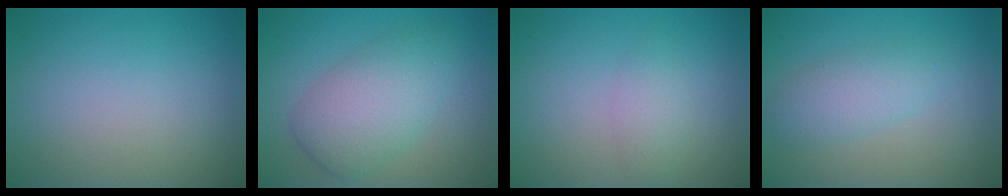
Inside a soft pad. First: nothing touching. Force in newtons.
{"total": 5.6, "press": 5.6, "slide": 0.3}
{"total": 1.8, "press": 1.8, "slide": 0.1}
{"total": 2.9, "press": 2.9, "slide": 0.1}